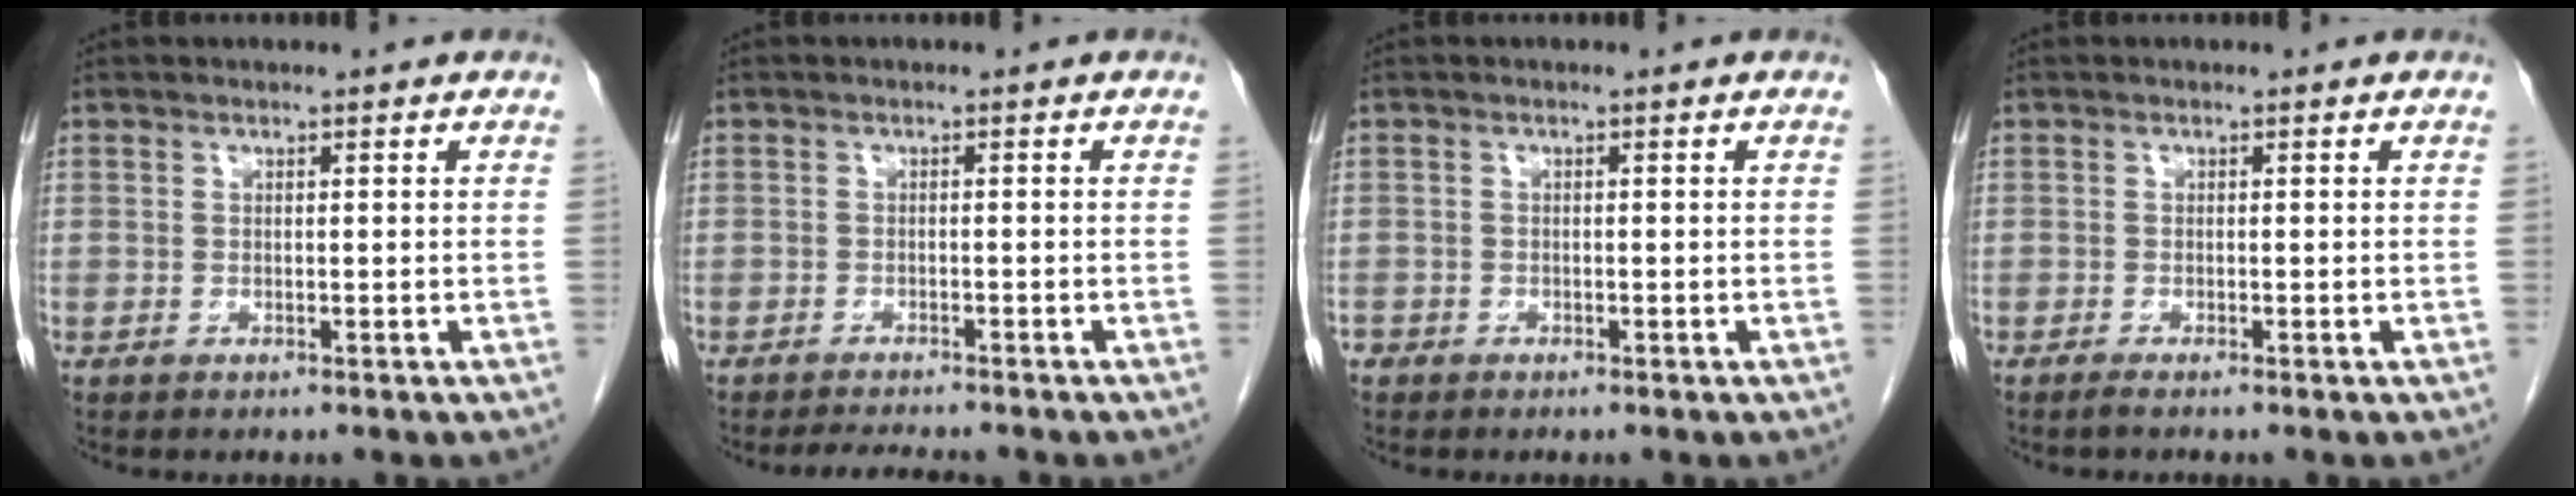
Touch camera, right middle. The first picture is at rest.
{"total": 3.1, "force": [-2.9, -0.1, 1.0], "torque": [-0.017, -0.012, -0.044]}
{"total": 1.2, "force": [-0.7, 0.8, 0.2], "torque": [-0.008, 0.002, -0.014]}
{"total": 0.7, "force": [-0.5, -0.2, 0.4], "torque": [-0.009, -0.001, -0.011]}